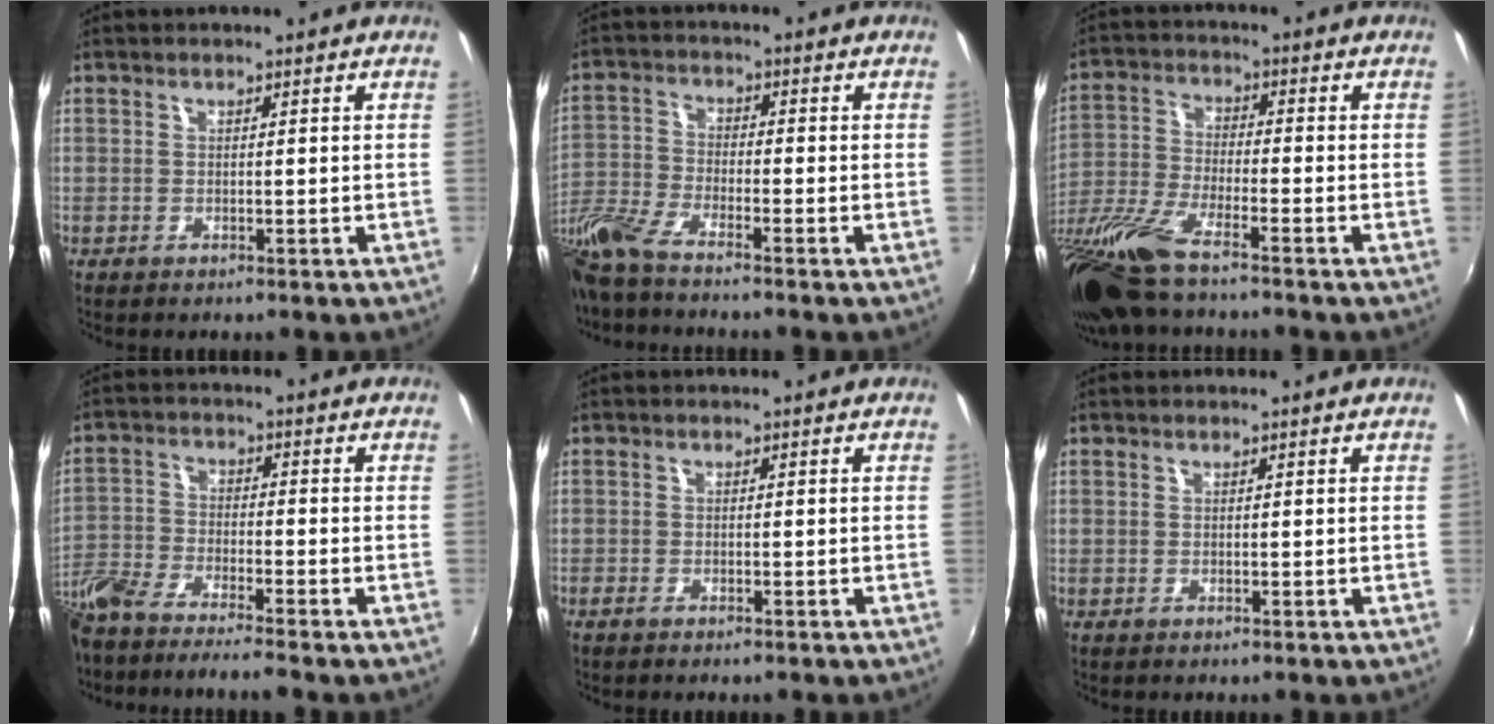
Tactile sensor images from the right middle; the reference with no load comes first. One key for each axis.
{"total": 10.5, "fx": -8.5, "fy": 1.5, "fz": 5.9, "tx": -0.141, "ty": -0.019, "tz": -0.178}
{"total": 14.7, "fx": -11.1, "fy": 2.3, "fz": 9.4, "tx": -0.207, "ty": -0.043, "tz": -0.218}
{"total": 12.2, "fx": -10.3, "fy": 1.1, "fz": 6.3, "tx": -0.151, "ty": -0.033, "tz": -0.198}
{"total": 1.7, "fx": -1.4, "fy": 0.4, "fz": 0.8, "tx": -0.022, "ty": -0.004, "tz": -0.028}
{"total": 0.0}